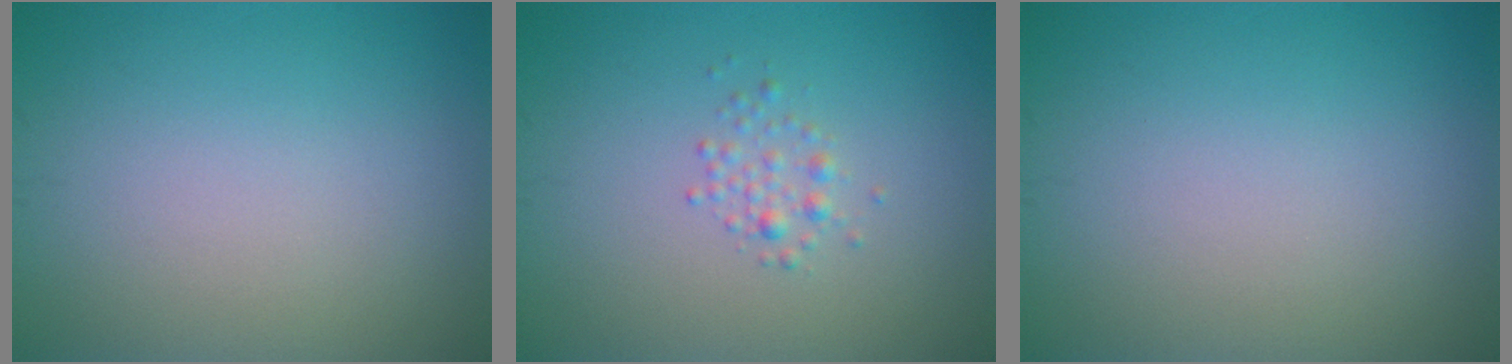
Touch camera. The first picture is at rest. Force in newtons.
{"total": 1.2, "press": 1.2, "slide": 0.1}
{"total": 0.0}